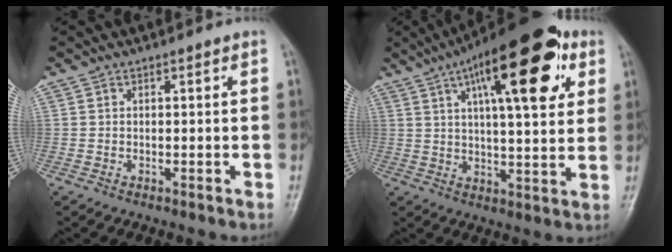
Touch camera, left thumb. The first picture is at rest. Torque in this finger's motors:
{"motor_torque": [0.70, 0.87, 1.93, -0.83, 0.51]}